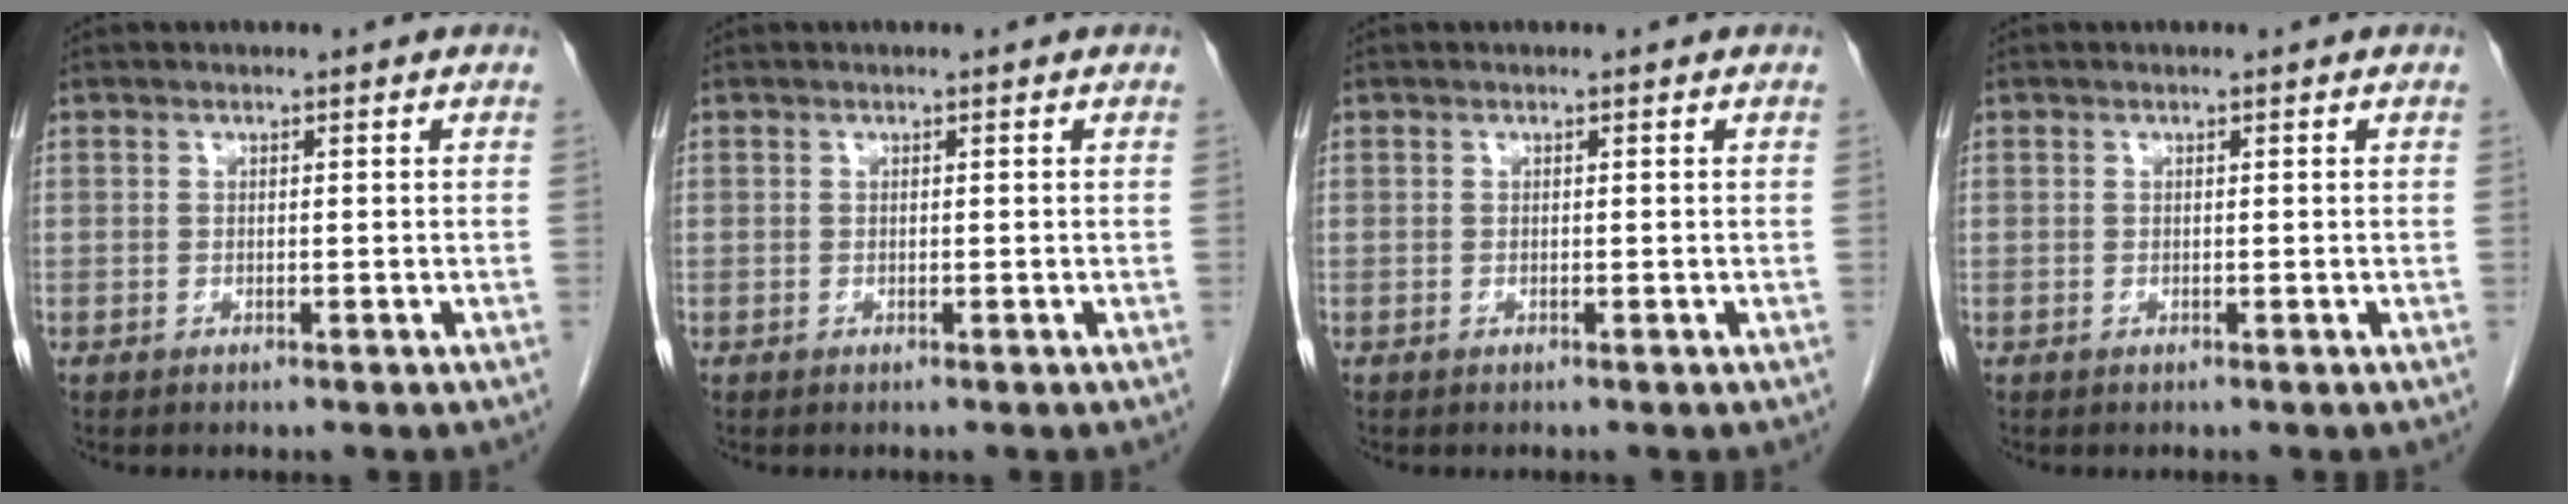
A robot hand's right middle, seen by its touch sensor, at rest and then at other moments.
{"total": 0.0}
{"total": 0.0}
{"total": 0.0}